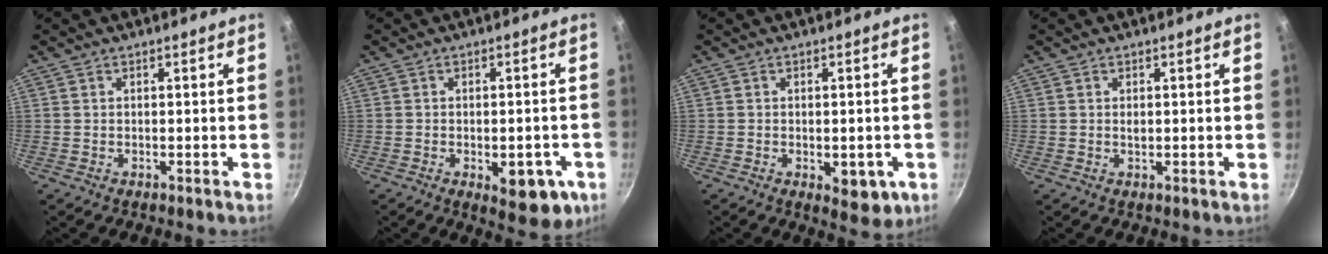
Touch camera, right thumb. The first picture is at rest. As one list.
[{"total": 9.8, "force": [-3.3, 4.9, 7.9], "torque": [-0.065, 0.009, -0.034]}, {"total": 6.5, "force": [-1.9, 3.5, 5.2], "torque": [-0.047, 0.001, -0.018]}, {"total": 0.9, "force": [0.1, 0.5, 0.7], "torque": [-0.012, 0.000, 0.002]}]